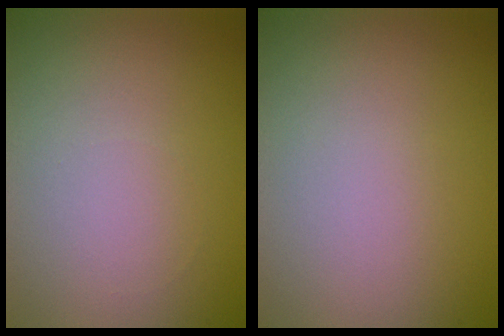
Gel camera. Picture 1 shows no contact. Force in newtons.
{"total": 0.0}